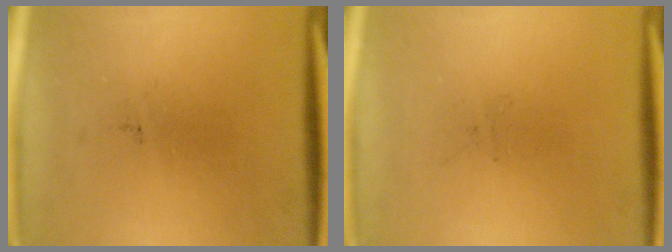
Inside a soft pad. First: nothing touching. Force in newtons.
{"total": 0.0}